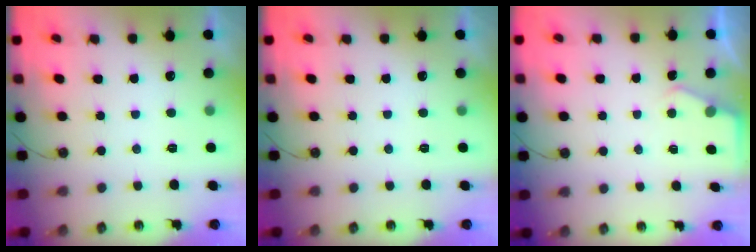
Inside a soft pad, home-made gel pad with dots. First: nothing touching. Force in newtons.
{"total": 0.0}
{"total": 2.6, "press": 2.6, "slide": 0.4}